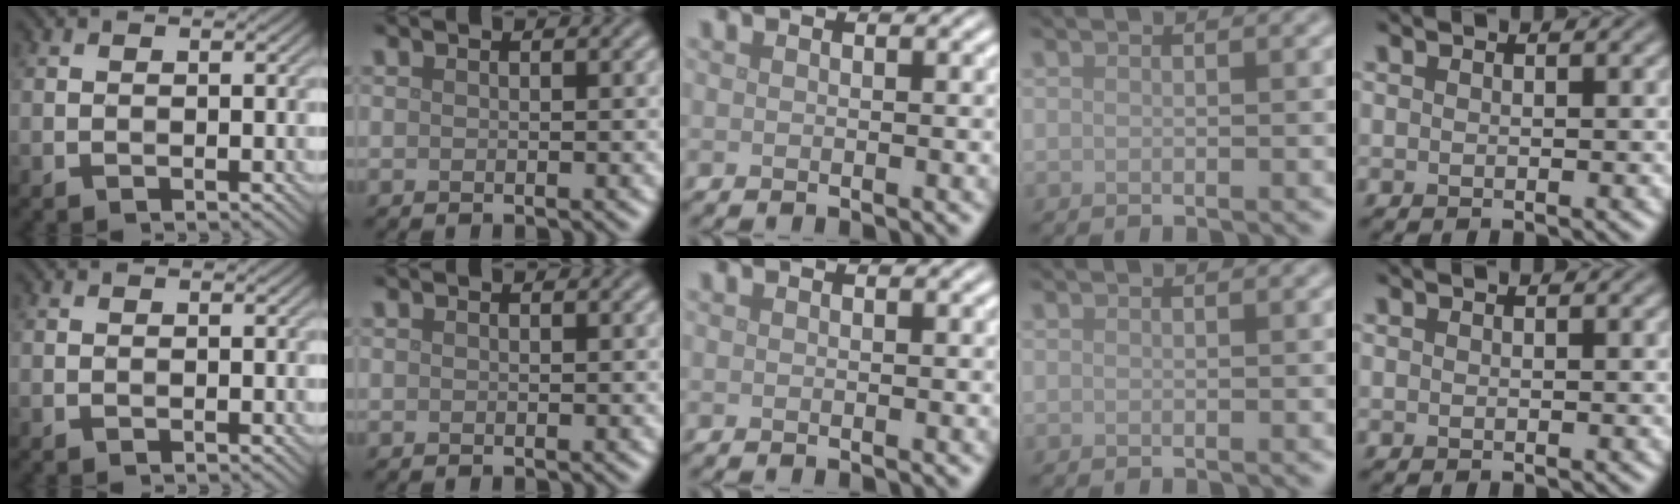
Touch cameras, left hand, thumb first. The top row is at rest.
{}